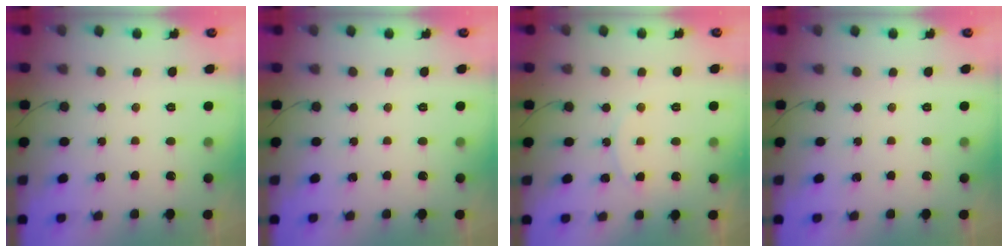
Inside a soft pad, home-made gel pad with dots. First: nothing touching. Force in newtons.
{"total": 0.0}
{"total": 6.6, "press": 6.6, "slide": 0.5}
{"total": 0.0}